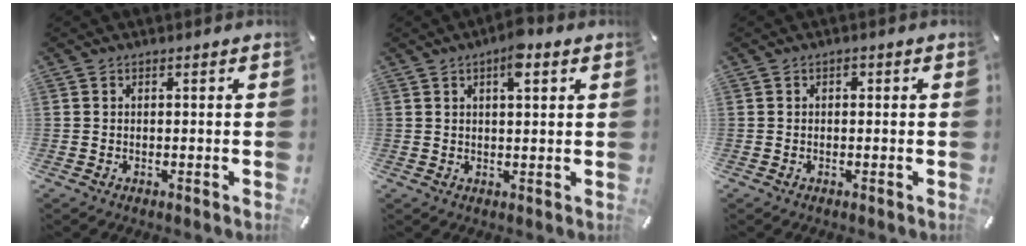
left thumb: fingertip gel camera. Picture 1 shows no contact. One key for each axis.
{"total": 5.5, "fx": 3.0, "fy": 1.7, "fz": 4.3, "tx": -0.066, "ty": -0.003, "tz": 0.046}
{"total": 0.7, "fx": 0.1, "fy": 0.6, "fz": 0.3, "tx": -0.006, "ty": 0.004, "tz": 0.001}